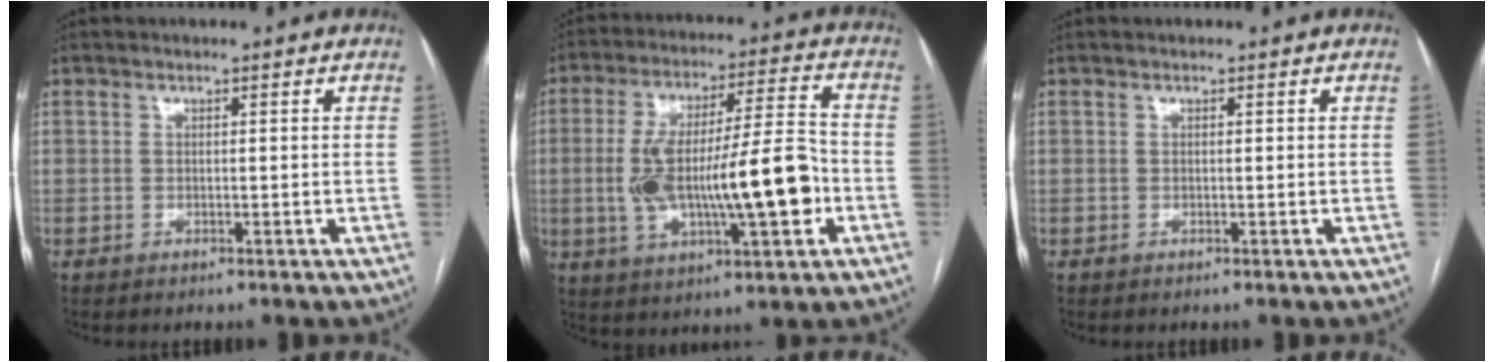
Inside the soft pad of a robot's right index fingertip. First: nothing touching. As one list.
[{"total": 17.8, "force": [-3.0, 3.6, 17.2], "torque": [-0.312, 0.017, -0.040]}, {"total": 0.0}]